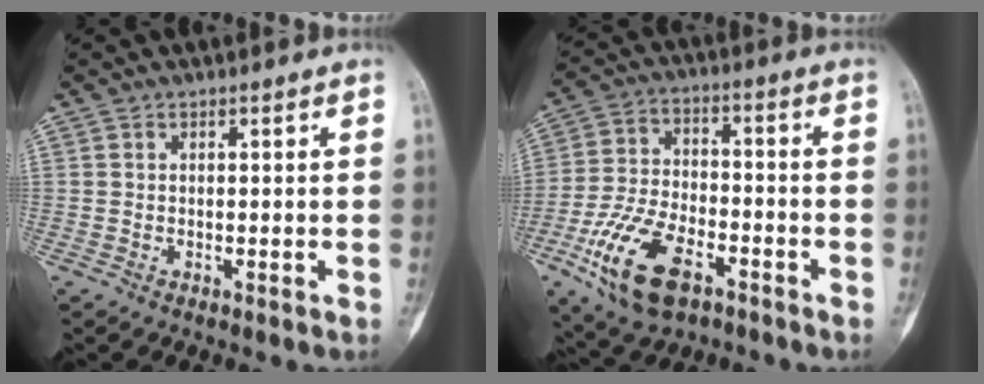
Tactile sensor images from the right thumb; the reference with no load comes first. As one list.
[{"total": 15.4, "force": [-7.5, 8.0, 10.8], "torque": [-0.208, 0.020, -0.134]}]